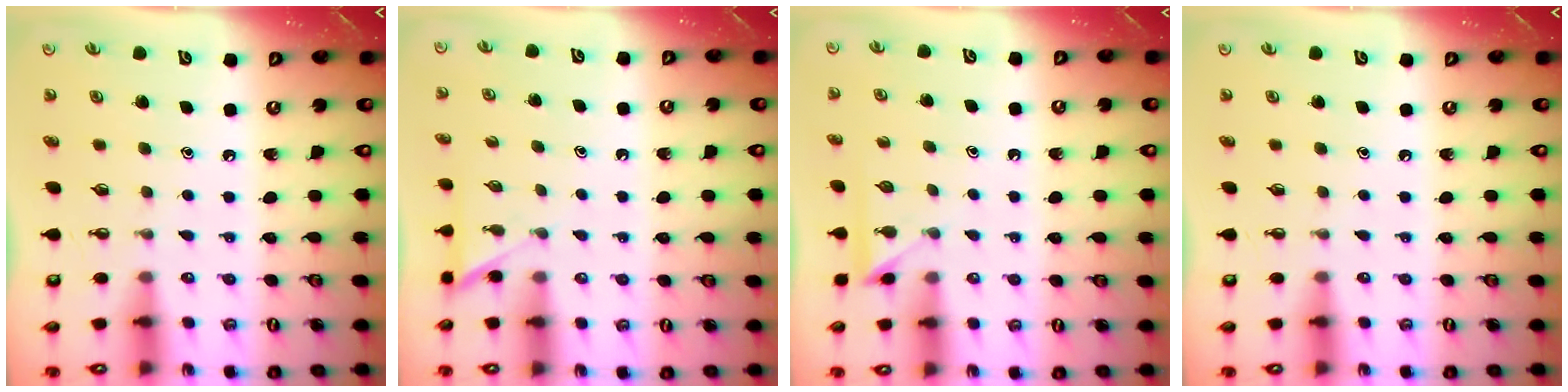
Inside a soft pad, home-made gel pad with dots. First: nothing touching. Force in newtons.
{"total": 3.1, "press": 3.1, "slide": 0.4}
{"total": 3.1, "press": 3.1, "slide": 0.3}
{"total": 0.0}